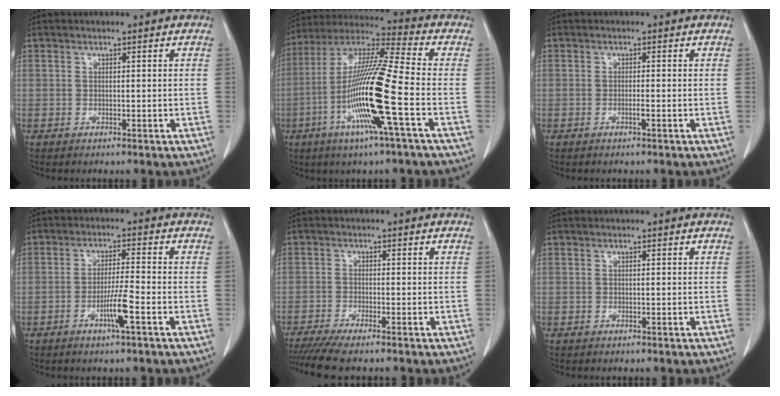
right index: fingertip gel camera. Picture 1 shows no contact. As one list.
[{"total": 17.3, "force": [-5.1, -0.5, 16.5], "torque": [-0.329, -0.013, -0.108]}, {"total": 1.0, "force": [-0.4, -0.1, 0.9], "torque": [-0.017, 0.000, -0.007]}, {"total": 5.0, "force": [-2.2, -0.4, 4.5], "torque": [-0.084, -0.008, -0.043]}, {"total": 6.7, "force": [-5.5, -0.1, 3.7], "torque": [-0.057, -0.017, -0.093]}, {"total": 0.0}]